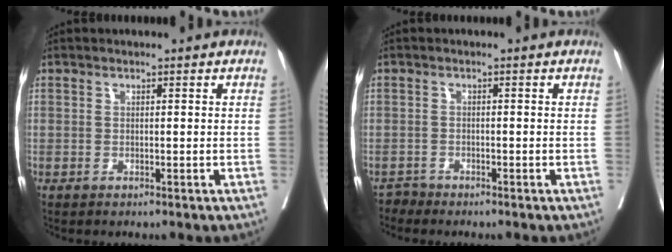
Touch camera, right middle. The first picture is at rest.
{"total": 1.1, "force": [-0.9, 0.1, -0.5], "torque": [0.014, -0.004, -0.019]}